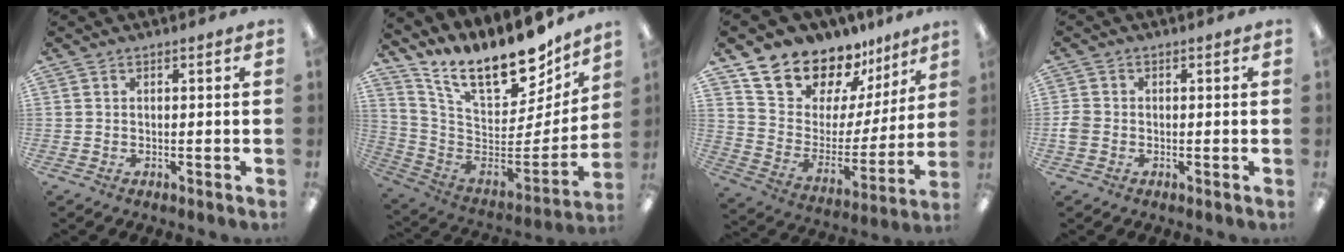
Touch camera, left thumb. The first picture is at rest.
{"total": 19.5, "force": [14.8, 7.2, 10.4], "torque": [-0.164, -0.114, 0.252]}
{"total": 17.4, "force": [14.9, 8.2, 3.8], "torque": [-0.086, -0.124, 0.271]}
{"total": 2.6, "force": [-0.6, 2.1, 1.3], "torque": [-0.019, 0.006, -0.009]}